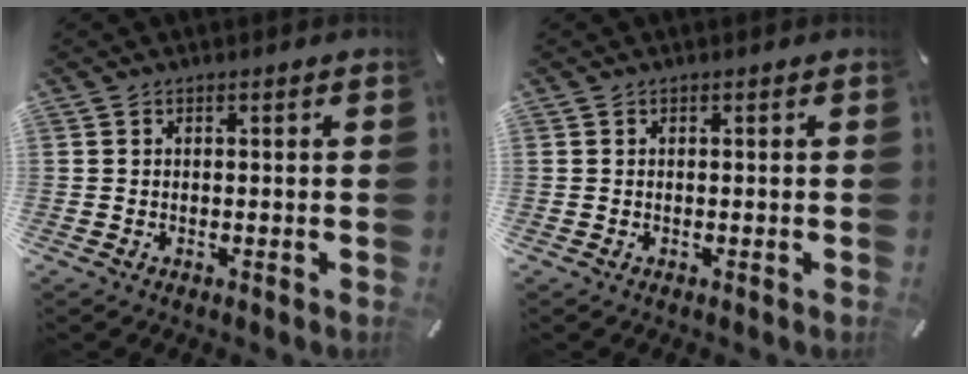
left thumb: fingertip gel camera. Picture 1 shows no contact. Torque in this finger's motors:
{"motor_torque": [-0.01, 0.01, -0.02, 0.00, 0.00]}